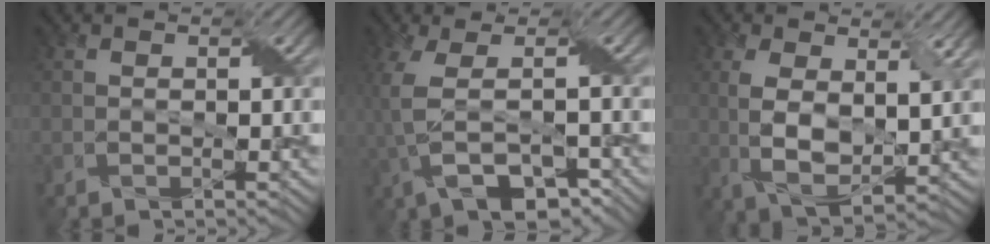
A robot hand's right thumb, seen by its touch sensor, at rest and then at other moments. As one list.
[{"total": 8.4, "force": [-2.5, 3.5, 7.3], "torque": [-0.168, -0.016, -0.042]}, {"total": 8.2, "force": [2.0, 4.2, 6.8], "torque": [-0.154, -0.008, 0.037]}]